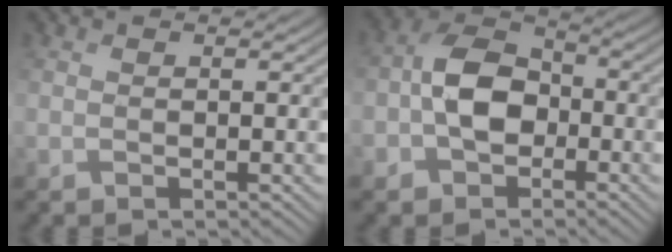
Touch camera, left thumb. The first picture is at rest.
{"total": 7.4, "force": [-1.9, 5.3, 4.8], "torque": [-0.097, 0.009, -0.051]}